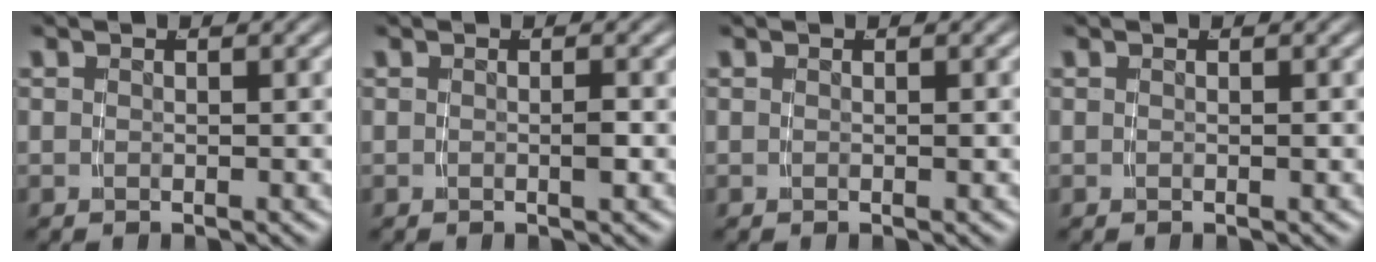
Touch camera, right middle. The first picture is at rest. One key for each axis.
{"total": 0.6, "fx": -0.2, "fy": 0.0, "fz": 0.6, "tx": -0.006, "ty": 0.002, "tz": -0.005}
{"total": 0.0}
{"total": 0.0}